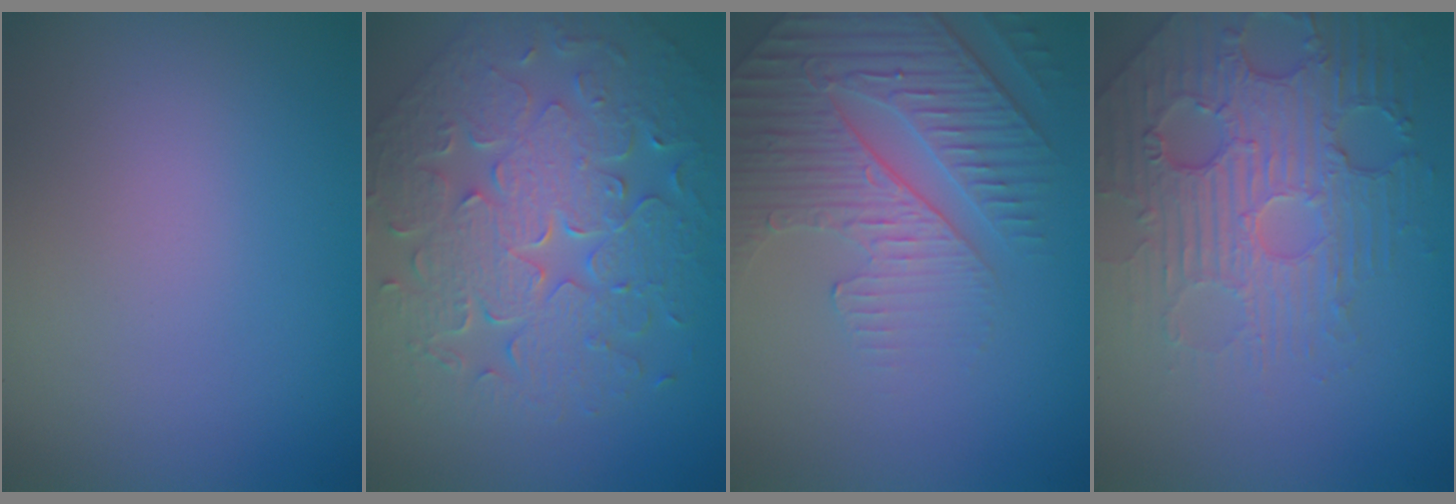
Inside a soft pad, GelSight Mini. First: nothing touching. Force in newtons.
{"total": 9.3, "press": 6.8, "slide": 6.3}
{"total": 4.8, "press": 4.6, "slide": 1.6}
{"total": 6.1, "press": 4.9, "slide": 3.7}